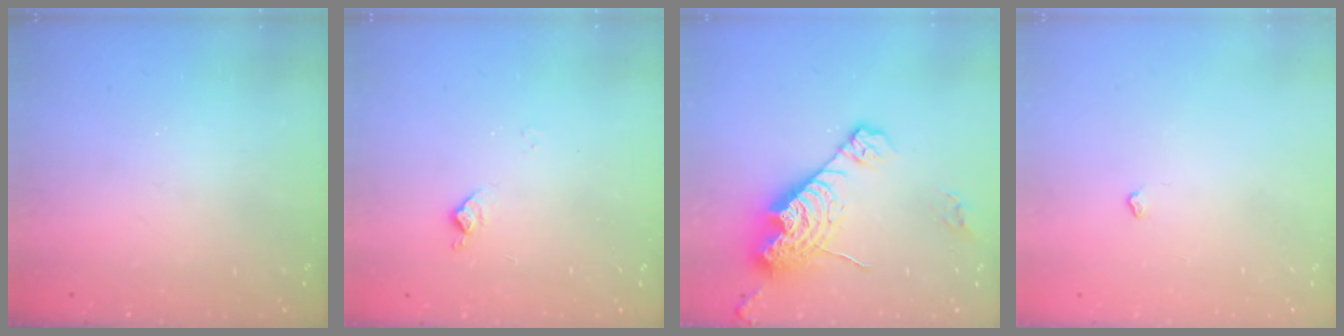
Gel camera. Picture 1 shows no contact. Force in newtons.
{"total": 6.0, "press": 5.9, "slide": 0.9}
{"total": 15.4, "press": 15.3, "slide": 1.5}
{"total": 2.9, "press": 2.9, "slide": 0.5}